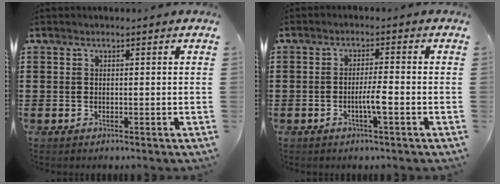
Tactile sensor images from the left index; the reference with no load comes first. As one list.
[{"total": 3.6, "force": [-1.2, 0.1, 3.3], "torque": [-0.067, -0.005, -0.026]}]